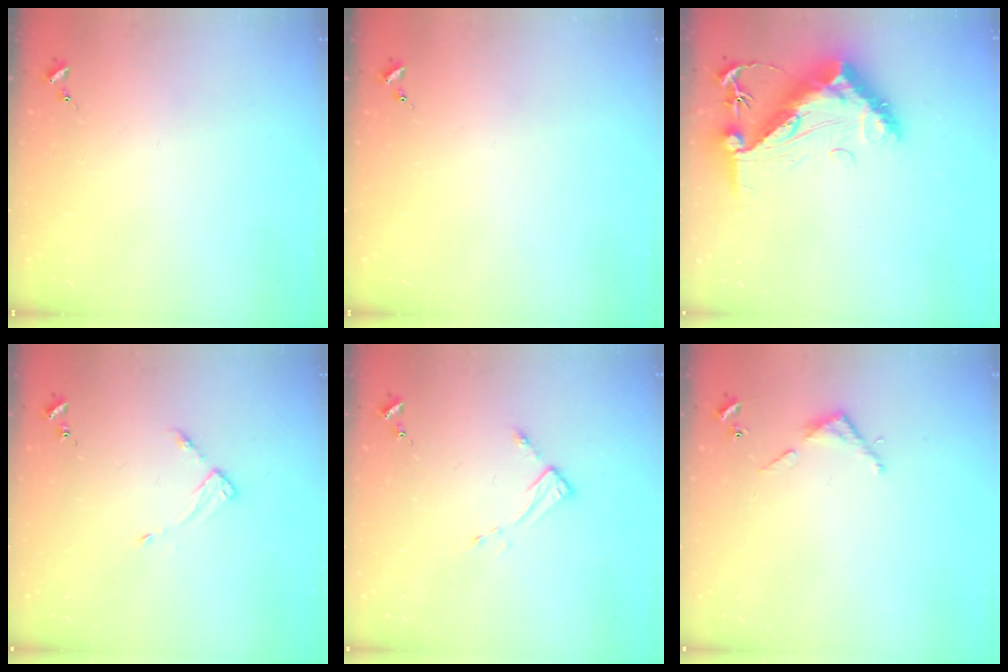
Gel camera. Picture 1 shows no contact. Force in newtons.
{"total": 0.0}
{"total": 19.4, "press": 19.3, "slide": 1.7}
{"total": 4.1, "press": 4.1, "slide": 0.4}
{"total": 4.4, "press": 4.3, "slide": 0.5}
{"total": 3.5, "press": 3.5, "slide": 0.2}